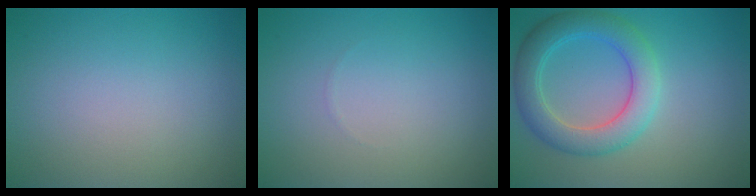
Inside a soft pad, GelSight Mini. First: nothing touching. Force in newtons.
{"total": 0.0}
{"total": 5.3, "press": 5.3, "slide": 0.2}